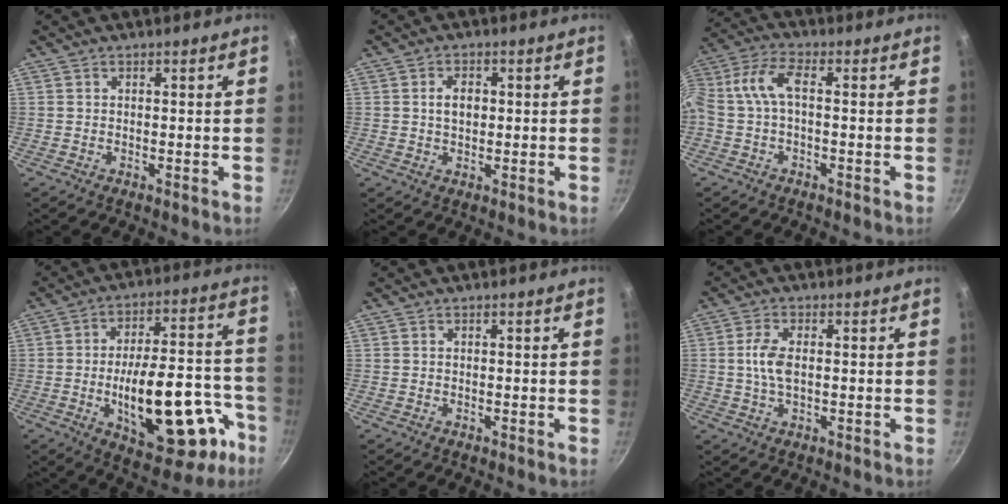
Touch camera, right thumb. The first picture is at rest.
{"total": 3.5, "force": [0.4, 2.4, 2.5], "torque": [-0.028, 0.005, 0.007]}
{"total": 7.8, "force": [-0.5, 3.8, 6.8], "torque": [-0.163, 0.030, -0.021]}
{"total": 24.5, "force": [-8.5, 11.4, 20.0], "torque": [-0.247, 0.048, -0.104]}
{"total": 0.0}
{"total": 5.0, "force": [0.3, 2.4, 4.3], "torque": [-0.090, 0.005, 0.003]}